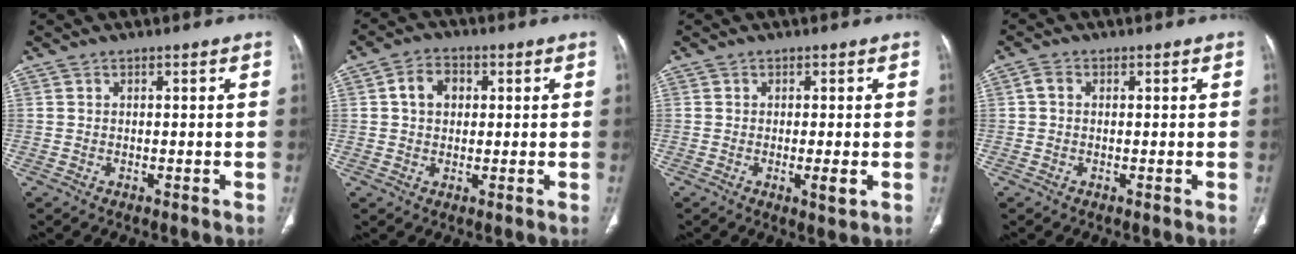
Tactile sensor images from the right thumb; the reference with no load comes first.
{"total": 5.2, "force": [1.0, 4.0, 3.2], "torque": [-0.044, 0.010, 0.013]}
{"total": 2.7, "force": [-0.6, 0.4, 2.6], "torque": [-0.047, -0.009, -0.011]}
{"total": 1.7, "force": [0.2, 1.3, 1.1], "torque": [-0.020, 0.006, 0.001]}